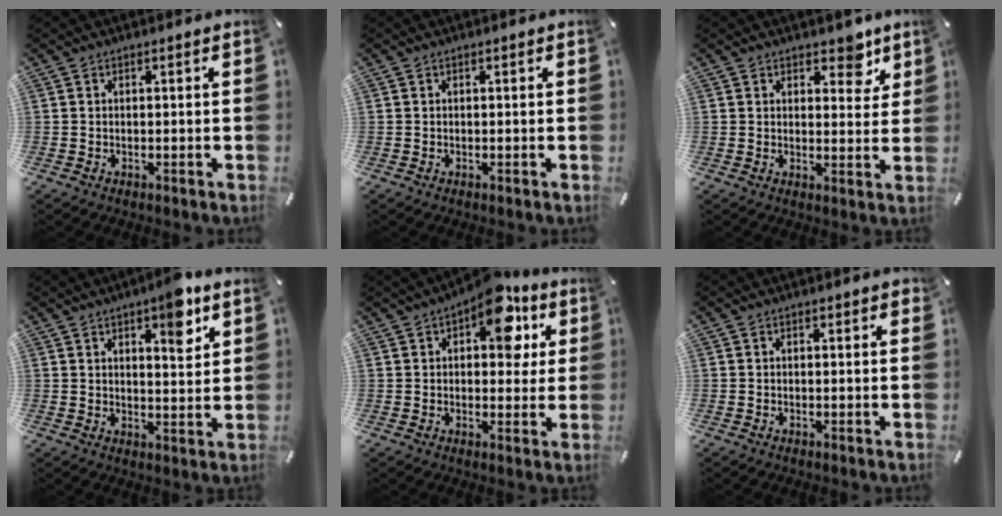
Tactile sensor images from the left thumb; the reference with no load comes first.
{"total": 0.0}
{"total": 6.0, "force": [4.3, 3.5, 2.3], "torque": [-0.004, -0.028, 0.066]}
{"total": 8.1, "force": [5.1, 2.9, 5.5], "torque": [-0.063, -0.032, 0.079]}
{"total": 12.7, "force": [6.5, 6.8, 8.6], "torque": [-0.116, -0.025, 0.109]}
{"total": 0.7, "force": [0.3, 0.2, 0.6], "torque": [-0.003, -0.001, 0.004]}